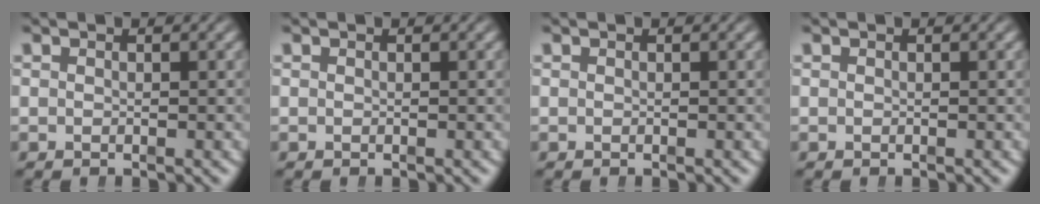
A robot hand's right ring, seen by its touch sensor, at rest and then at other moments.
{"total": 0.0}
{"total": 0.0}
{"total": 0.0}